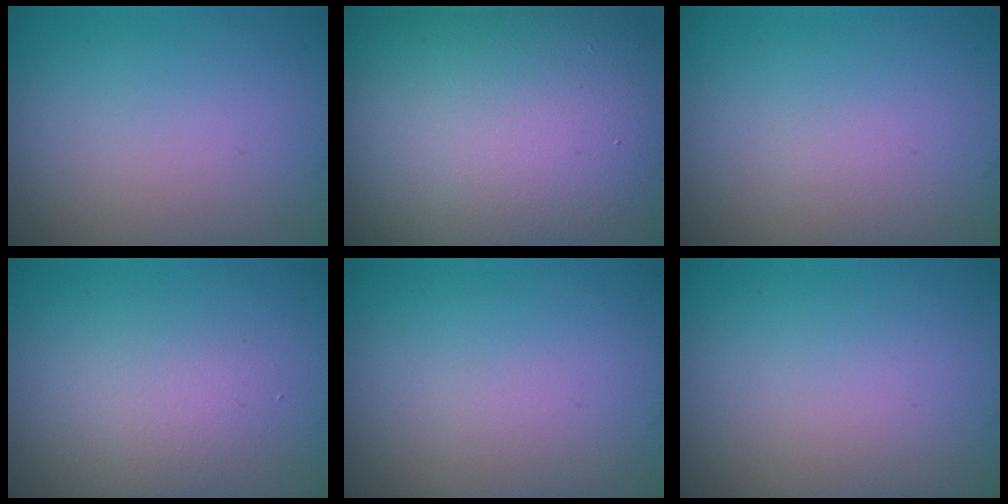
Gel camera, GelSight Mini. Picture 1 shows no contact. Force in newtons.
{"total": 17.3, "press": 17.2, "slide": 1.6}
{"total": 0.0}
{"total": 2.2, "press": 2.2, "slide": 0.1}
{"total": 0.0}
{"total": 0.0}